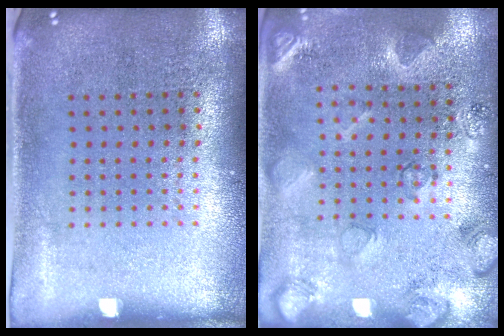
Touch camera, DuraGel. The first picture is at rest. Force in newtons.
{"total": 2.2, "press": 2.1, "slide": 0.7}